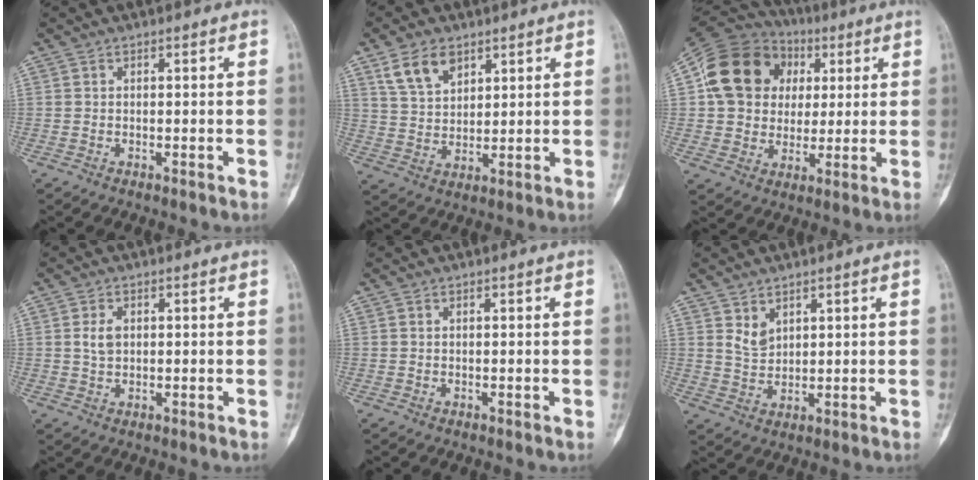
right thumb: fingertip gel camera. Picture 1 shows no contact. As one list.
[{"total": 7.8, "force": [4.7, 4.7, 4.1], "torque": [-0.064, -0.020, 0.096]}, {"total": 17.7, "force": [4.1, 14.9, 8.5], "torque": [-0.130, 0.023, 0.073]}, {"total": 2.9, "force": [0.6, 1.9, 2.1], "torque": [-0.036, 0.001, 0.012]}, {"total": 0.0}, {"total": 3.5, "force": [2.1, 2.2, 1.7], "torque": [-0.020, -0.020, 0.048]}]